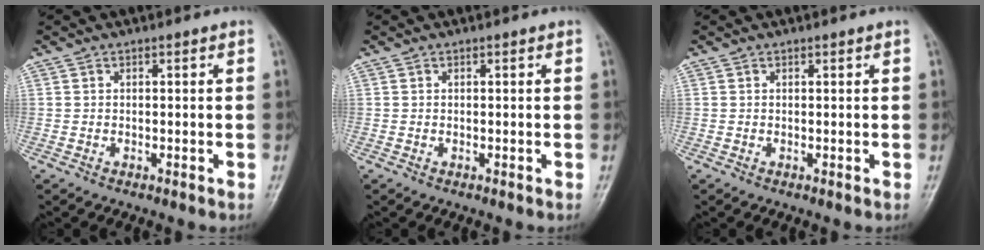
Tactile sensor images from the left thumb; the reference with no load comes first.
{"total": 0.0}
{"total": 0.0}